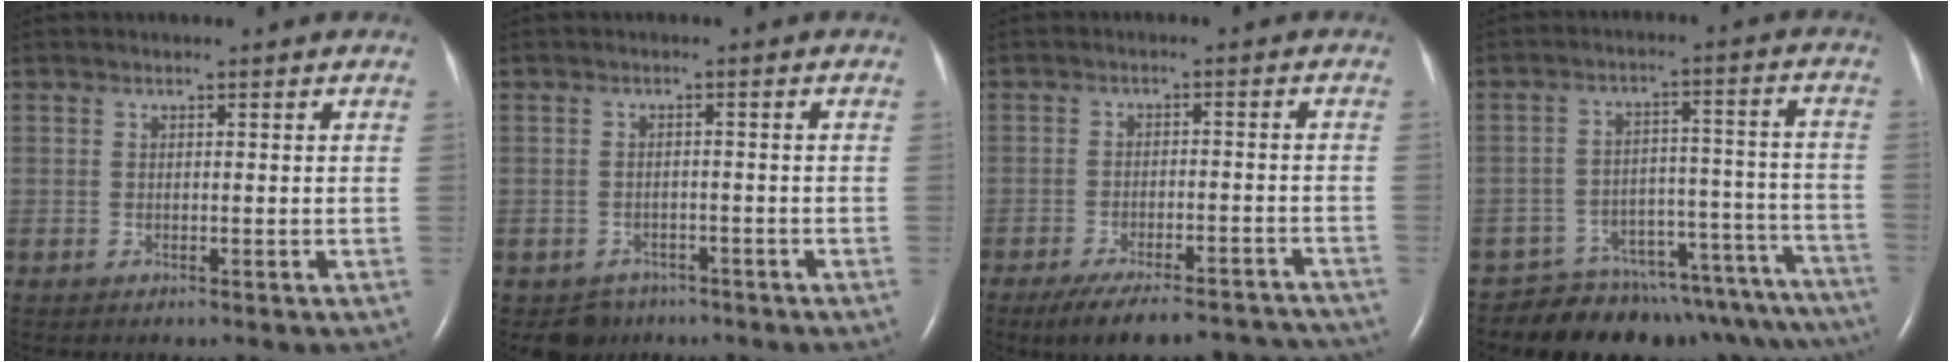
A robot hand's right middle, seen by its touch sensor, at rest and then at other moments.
{"total": 3.4, "force": [-2.6, 2.3, 0.0], "torque": [-0.004, 0.006, -0.036]}
{"total": 16.2, "force": [-14.5, 3.8, 6.2], "torque": [-0.085, 0.006, -0.194]}
{"total": 19.3, "force": [-18.2, 5.2, 4.0], "torque": [0.006, 0.052, -0.229]}